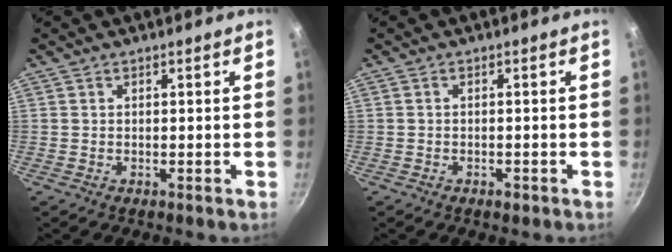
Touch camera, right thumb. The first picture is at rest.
{"total": 1.5, "force": [-0.9, 0.8, 1.0], "torque": [-0.018, 0.007, -0.012]}